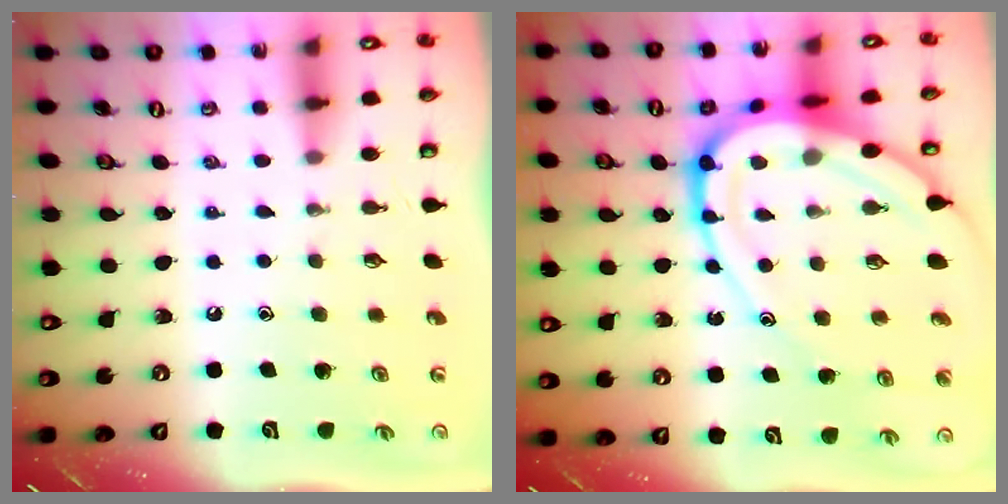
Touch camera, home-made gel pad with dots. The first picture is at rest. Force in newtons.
{"total": 18.5, "press": 18.4, "slide": 2.1}